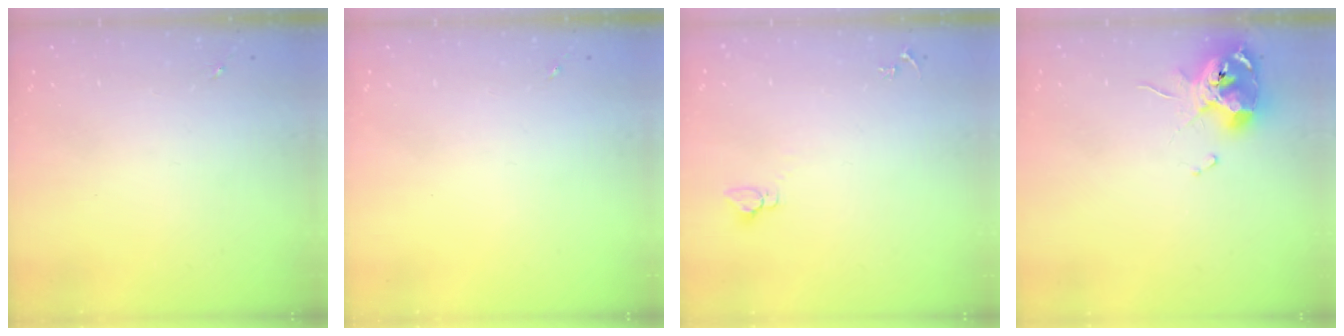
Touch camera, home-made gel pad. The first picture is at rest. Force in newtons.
{"total": 0.0}
{"total": 2.8, "press": 2.8, "slide": 0.2}
{"total": 11.9, "press": 11.8, "slide": 1.4}